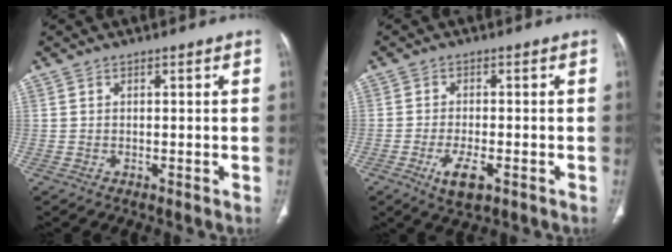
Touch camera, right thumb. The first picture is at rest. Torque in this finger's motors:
{"motor_torque": [-0.20, 0.17, 0.26, 0.41, 0.11]}